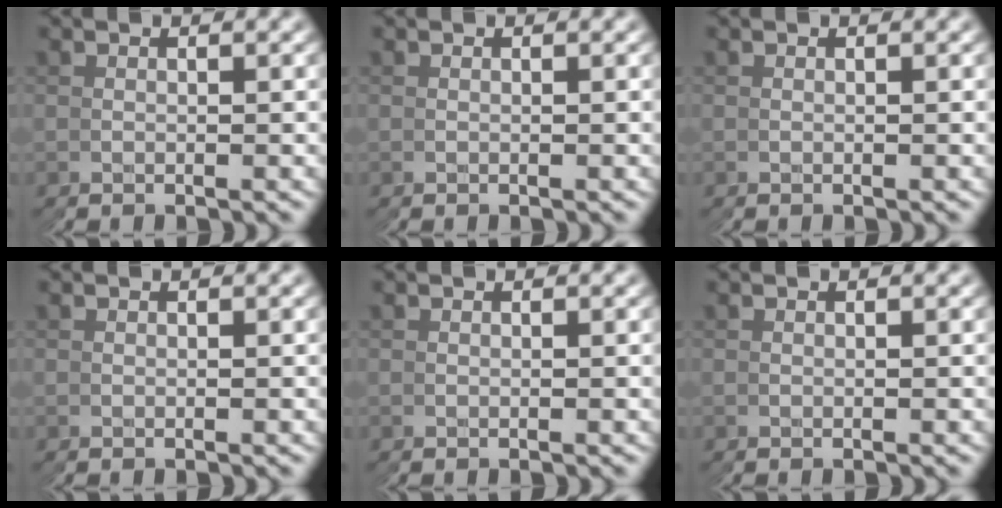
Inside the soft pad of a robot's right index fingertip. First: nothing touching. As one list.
[{"total": 0.0}, {"total": 0.0}, {"total": 0.0}, {"total": 0.0}, {"total": 0.0}]